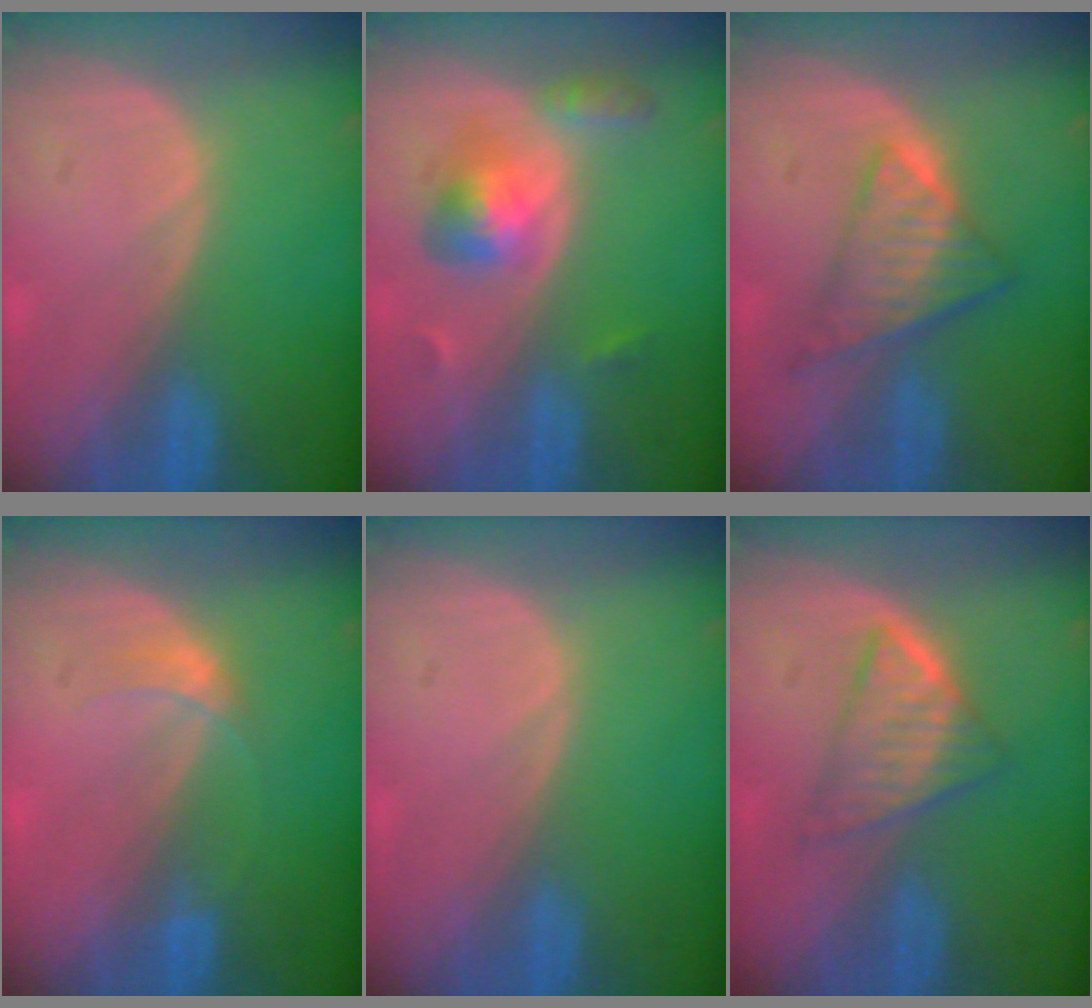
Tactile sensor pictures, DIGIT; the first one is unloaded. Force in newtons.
{"total": 5.2, "press": 5.2, "slide": 0.4}
{"total": 7.2, "press": 6.3, "slide": 3.6}
{"total": 2.1, "press": 2.1, "slide": 0.2}
{"total": 0.0}
{"total": 5.5, "press": 5.3, "slide": 1.5}